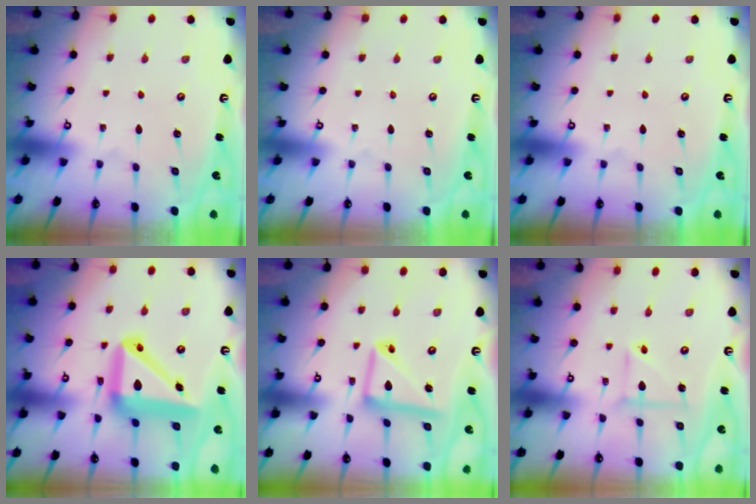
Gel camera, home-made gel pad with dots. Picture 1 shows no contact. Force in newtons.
{"total": 0.0}
{"total": 0.0}
{"total": 18.7, "press": 18.5, "slide": 2.6}
{"total": 12.8, "press": 12.7, "slide": 1.3}
{"total": 5.1, "press": 5.1, "slide": 0.4}